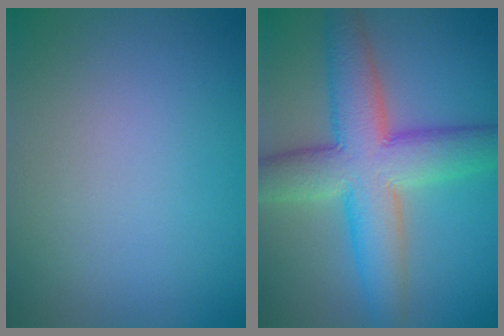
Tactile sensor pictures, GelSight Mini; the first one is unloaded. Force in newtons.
{"total": 9.5, "press": 9.5, "slide": 0.4}